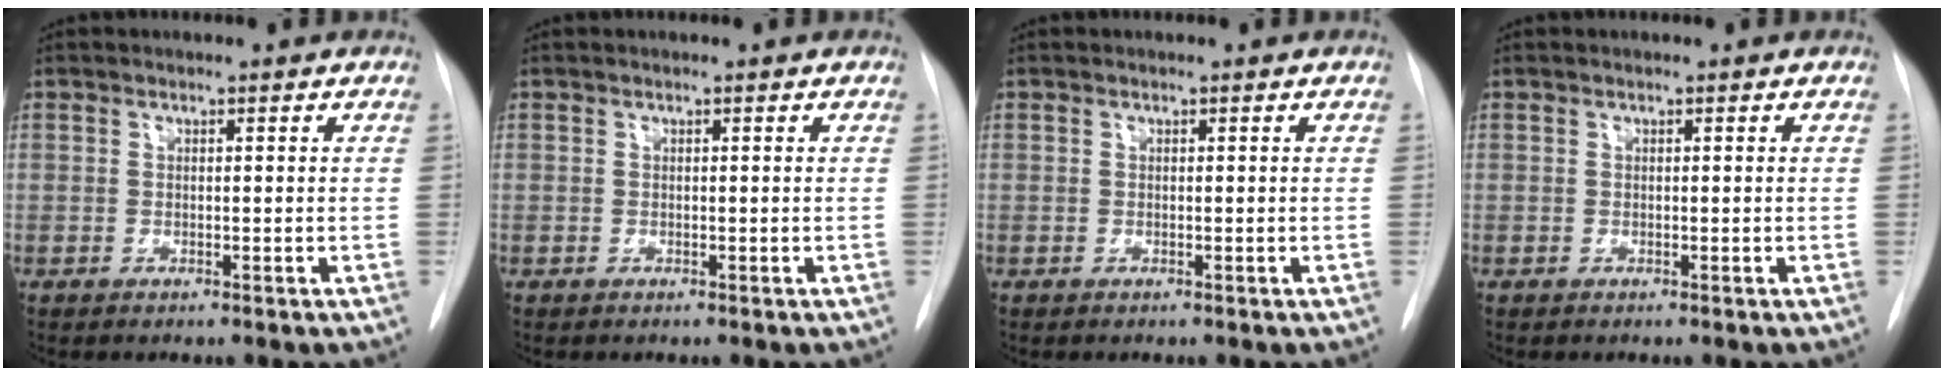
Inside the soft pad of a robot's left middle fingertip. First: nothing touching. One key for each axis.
{"total": 0.0}
{"total": 0.0}
{"total": 0.0}